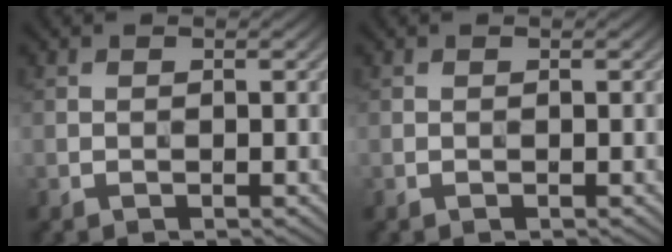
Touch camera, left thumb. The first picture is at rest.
{"total": 0.0}